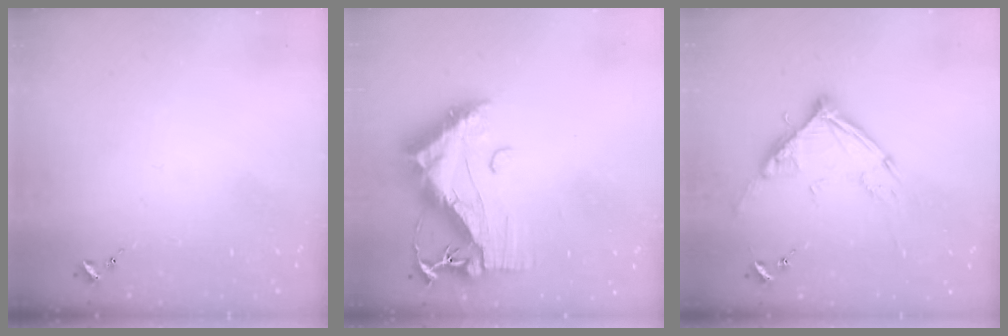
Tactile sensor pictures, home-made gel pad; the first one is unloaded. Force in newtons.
{"total": 19.1, "press": 19.0, "slide": 1.6}
{"total": 12.9, "press": 12.8, "slide": 1.3}